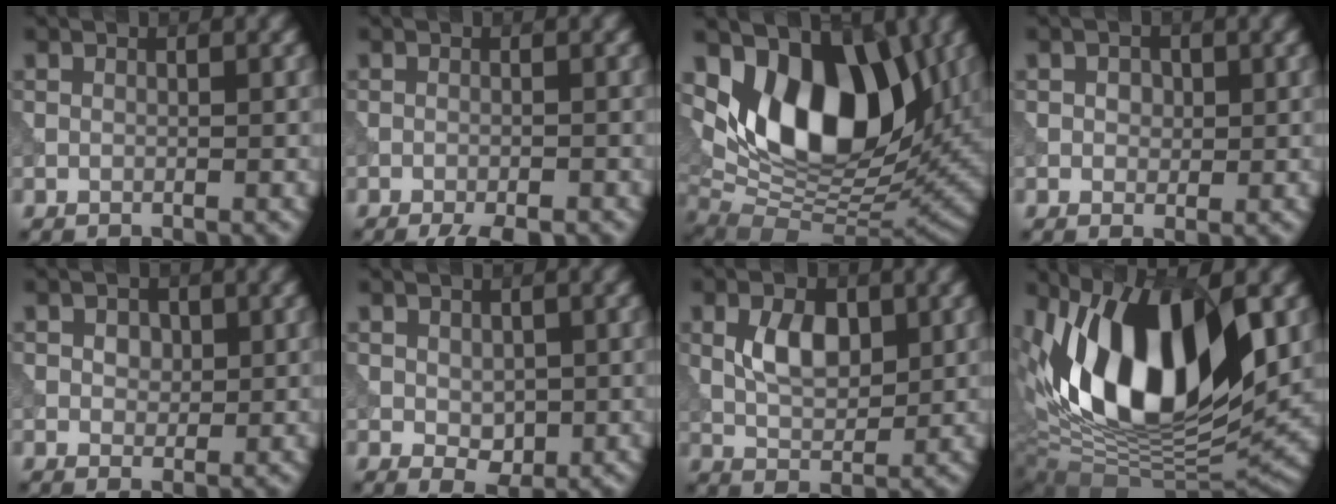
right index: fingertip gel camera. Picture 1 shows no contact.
{"total": 2.3, "force": [-1.9, 0.5, 1.3], "torque": [-0.017, 0.000, -0.031]}
{"total": 11.9, "force": [3.5, 6.9, 9.0], "torque": [-0.133, -0.013, 0.061]}
{"total": 1.7, "force": [0.3, 1.2, 1.2], "torque": [-0.019, 0.001, 0.001]}
{"total": 2.2, "force": [0.7, 1.5, 1.4], "torque": [-0.025, 0.001, 0.004]}
{"total": 2.4, "force": [-0.1, 1.7, 1.8], "torque": [-0.028, -0.009, 0.002]}
{"total": 4.0, "force": [0.7, 2.4, 3.1], "torque": [-0.061, -0.001, 0.013]}
{"total": 14.1, "force": [3.6, 6.9, 11.8], "torque": [-0.208, 0.002, 0.053]}